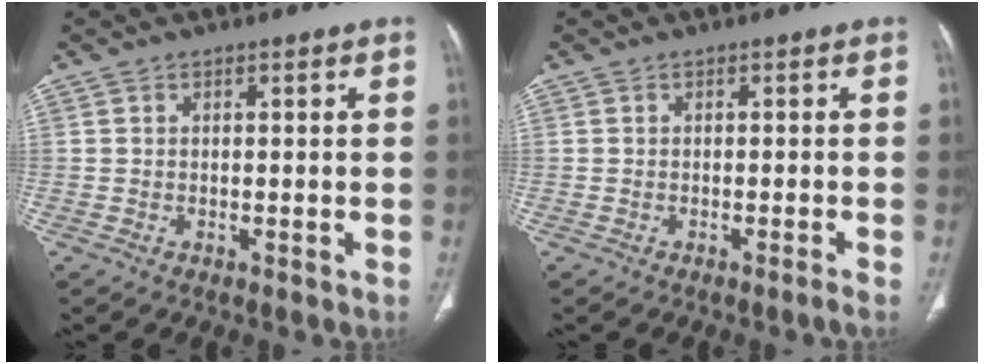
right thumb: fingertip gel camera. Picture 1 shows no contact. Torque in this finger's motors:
{"motor_torque": [0.20, -0.01, 0.29, -0.21, -0.02]}